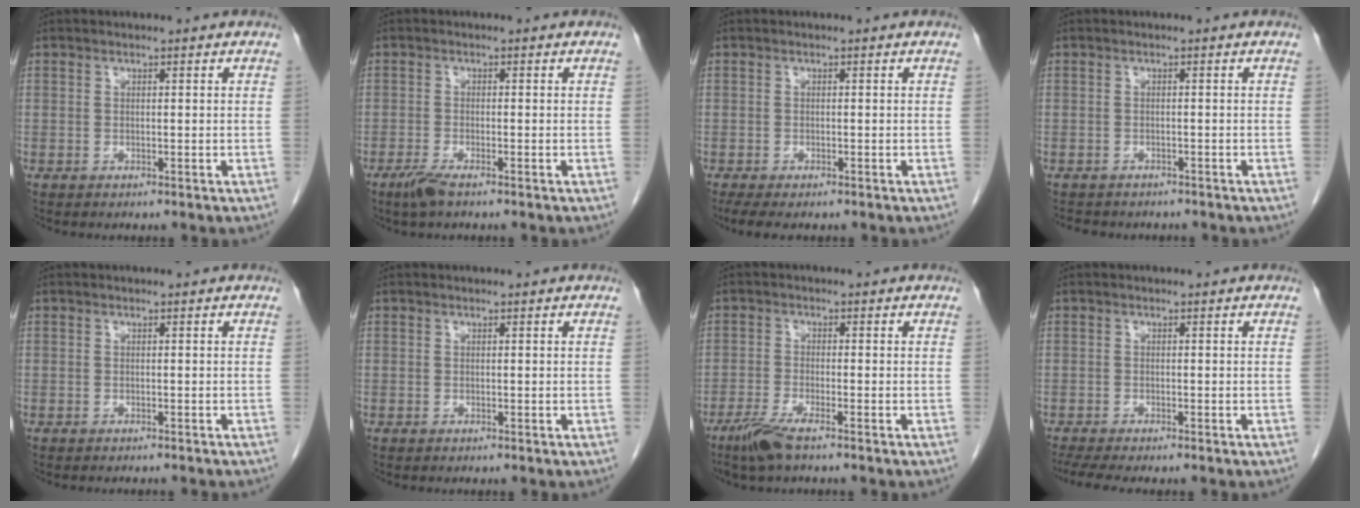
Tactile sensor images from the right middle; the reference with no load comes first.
{"total": 2.8, "force": [-2.0, 0.3, 1.9], "torque": [-0.045, -0.006, -0.040]}
{"total": 4.2, "force": [-3.2, 1.4, 2.4], "torque": [-0.041, -0.013, -0.046]}
{"total": 5.6, "force": [-4.9, 2.3, 1.7], "torque": [-0.025, -0.001, -0.059]}
{"total": 3.3, "force": [-3.1, 0.5, 1.2], "torque": [-0.017, -0.006, -0.036]}
{"total": 0.0}
{"total": 4.4, "force": [-3.1, 0.3, 3.1], "torque": [-0.071, -0.012, -0.063]}
{"total": 5.2, "force": [-4.3, 0.5, 2.8], "torque": [-0.045, -0.011, -0.070]}